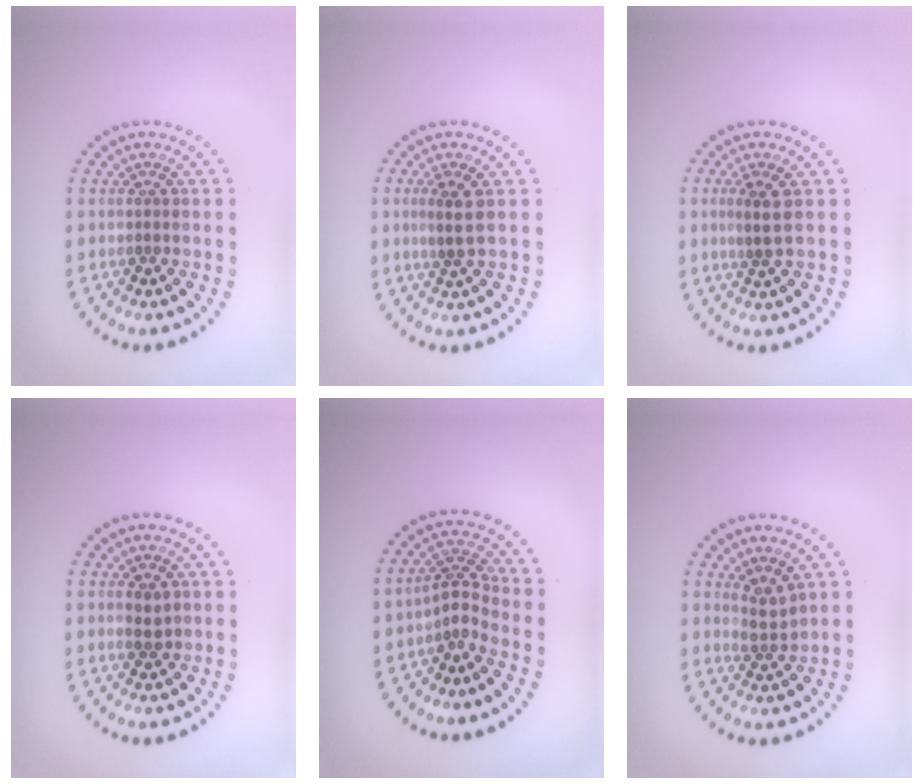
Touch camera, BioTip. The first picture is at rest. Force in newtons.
{"total": 2.0, "press": 1.8, "slide": 1.0}
{"total": 2.0, "press": 1.8, "slide": 1.0}
{"total": 1.6, "press": 1.5, "slide": 0.2}
{"total": 2.3, "press": 1.5, "slide": 1.7}
{"total": 1.8, "press": 1.5, "slide": 1.1}